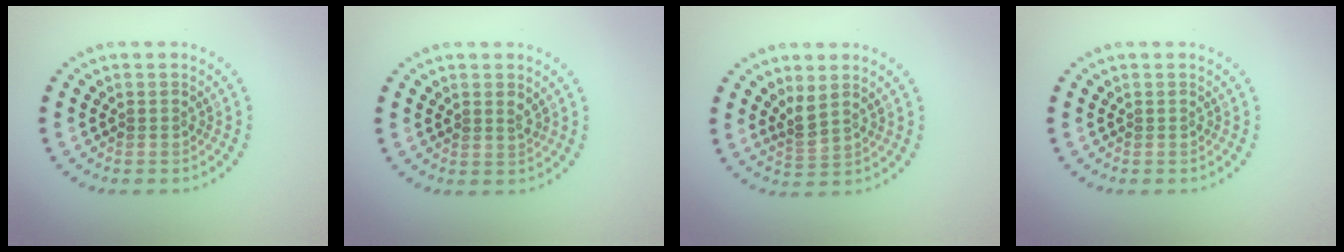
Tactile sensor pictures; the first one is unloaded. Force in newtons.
{"total": 0.9, "press": 0.9, "slide": 0.3}
{"total": 2.0, "press": 1.6, "slide": 1.3}
{"total": 0.0}